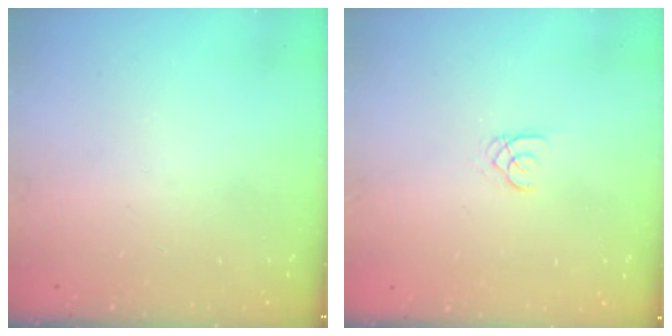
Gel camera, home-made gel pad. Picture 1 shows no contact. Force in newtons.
{"total": 1.8, "press": 1.7, "slide": 0.2}